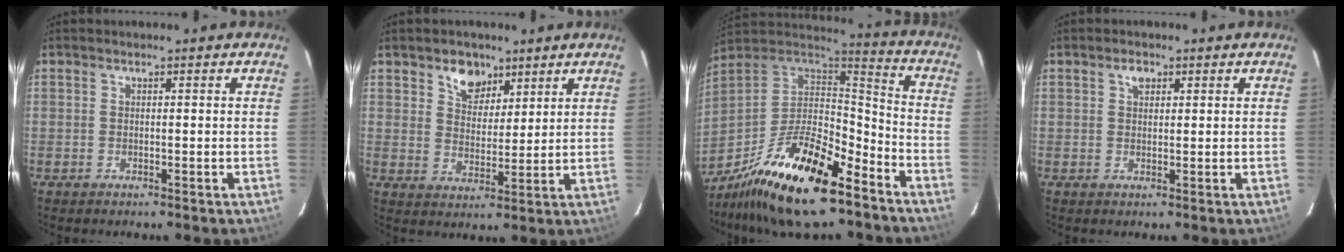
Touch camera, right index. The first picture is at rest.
{"total": 6.4, "force": [4.1, 4.3, 2.4], "torque": [-0.033, 0.002, 0.074]}
{"total": 23.1, "force": [-14.5, 7.8, 16.2], "torque": [-0.315, -0.020, -0.251]}
{"total": 1.9, "force": [0.9, 1.3, 1.1], "torque": [-0.017, 0.008, 0.016]}